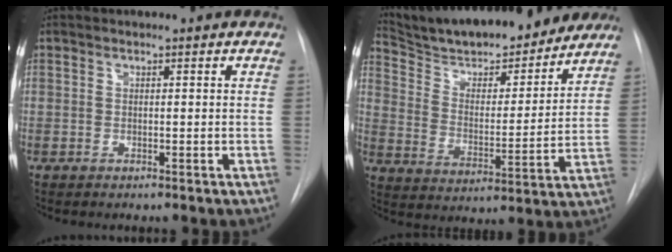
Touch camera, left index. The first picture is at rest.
{"total": 21.6, "force": [19.5, 4.7, 8.1], "torque": [-0.133, 0.001, 0.293]}